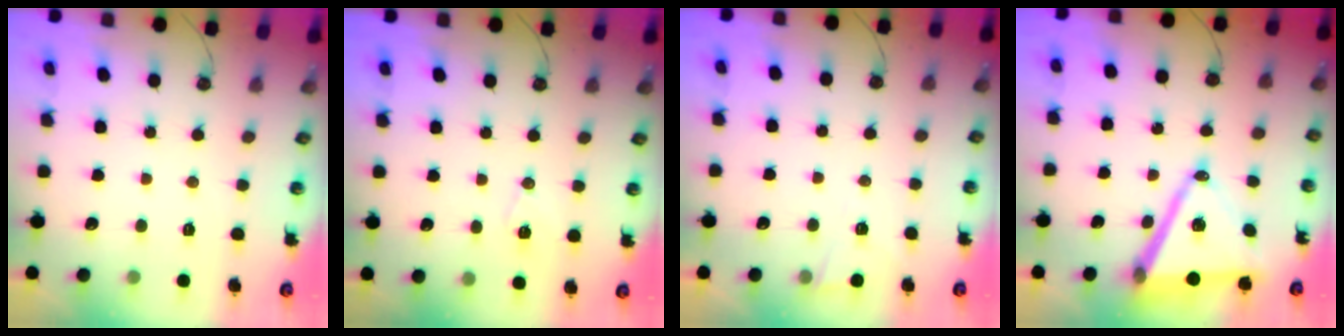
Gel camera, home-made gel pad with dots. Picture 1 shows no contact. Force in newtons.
{"total": 7.2, "press": 6.7, "slide": 2.5}
{"total": 3.0, "press": 2.8, "slide": 1.1}
{"total": 15.5, "press": 14.9, "slide": 4.0}